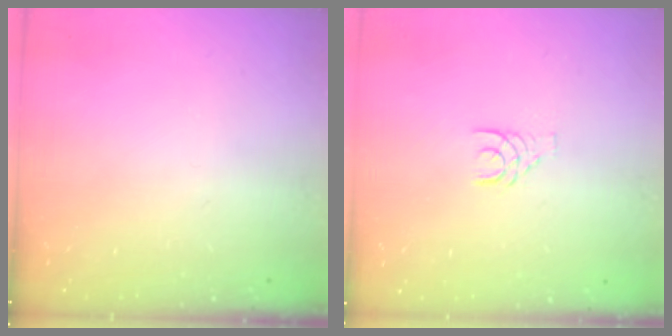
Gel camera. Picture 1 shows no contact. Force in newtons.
{"total": 3.4, "press": 3.4, "slide": 0.4}